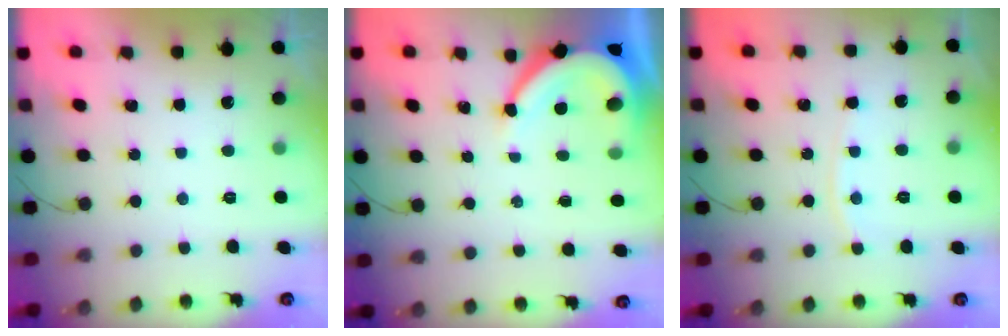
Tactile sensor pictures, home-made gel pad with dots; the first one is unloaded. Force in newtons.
{"total": 8.6, "press": 8.6, "slide": 0.9}
{"total": 4.2, "press": 4.1, "slide": 0.6}